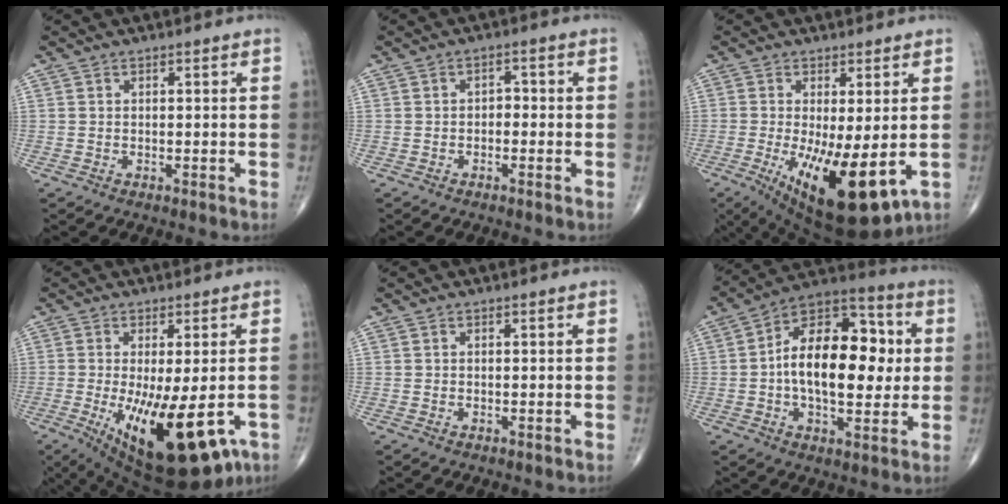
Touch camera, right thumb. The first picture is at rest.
{"total": 1.9, "force": [-0.5, 1.4, 1.2], "torque": [-0.003, 0.012, -0.015]}
{"total": 15.4, "force": [-3.4, 5.2, 14.1], "torque": [-0.232, -0.032, -0.033]}
{"total": 18.9, "force": [-6.1, 6.9, 16.5], "torque": [-0.245, -0.029, -0.071]}
{"total": 0.0}
{"total": 20.0, "force": [0.8, 10.8, 16.8], "torque": [-0.237, 0.028, 0.006]}